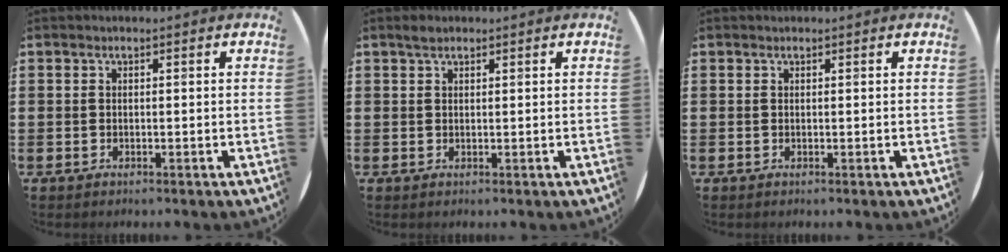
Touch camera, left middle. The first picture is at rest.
{"total": 1.2, "force": [0.9, 0.5, 0.5], "torque": [-0.010, 0.005, 0.017]}
{"total": 0.0}